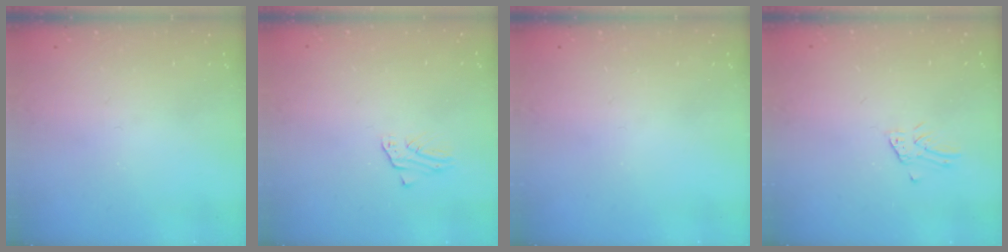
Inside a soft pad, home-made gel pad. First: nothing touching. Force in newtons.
{"total": 1.5, "press": 1.5, "slide": 0.1}
{"total": 0.0}
{"total": 1.3, "press": 1.3, "slide": 0.1}